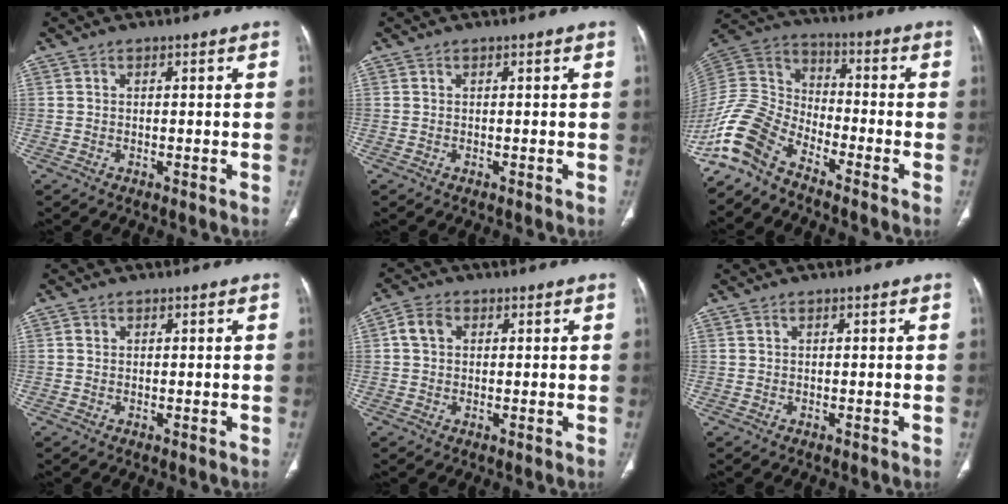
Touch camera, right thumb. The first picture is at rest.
{"total": 0.0}
{"total": 12.3, "force": [-9.6, 5.4, 5.6], "torque": [-0.122, 0.073, -0.202]}
{"total": 0.9, "force": [0.3, 0.8, 0.3], "torque": [-0.002, 0.001, 0.005]}
{"total": 3.9, "force": [0.9, 3.1, 2.3], "torque": [-0.044, 0.009, 0.015]}
{"total": 0.0}